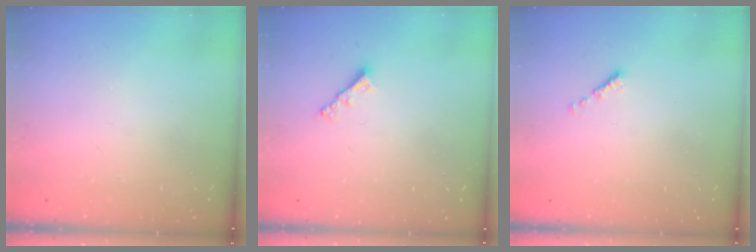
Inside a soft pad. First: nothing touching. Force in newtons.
{"total": 2.9, "press": 2.9, "slide": 0.3}
{"total": 0.0}